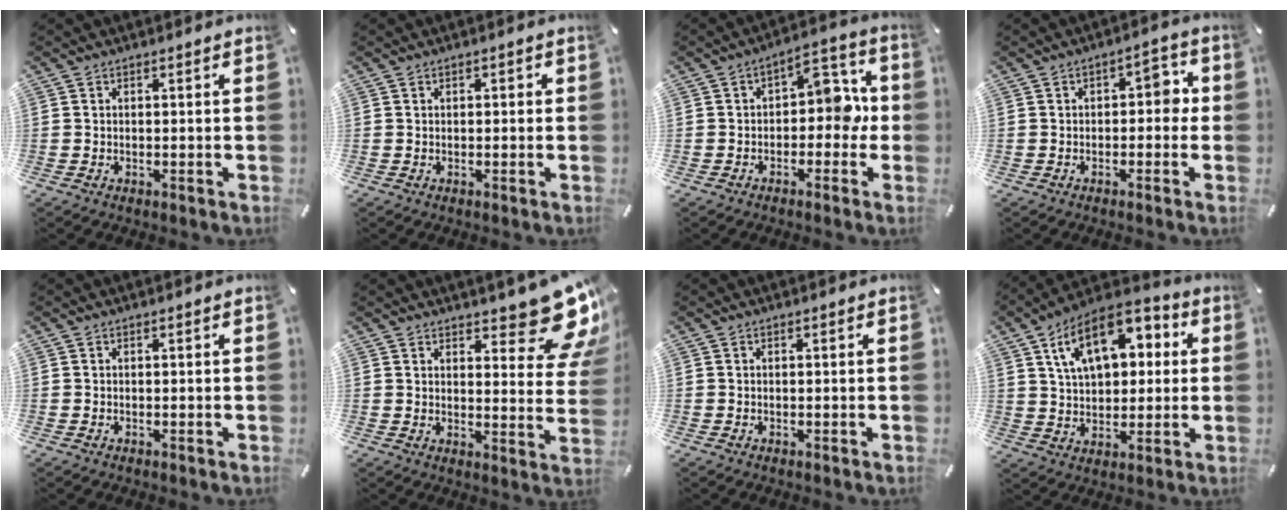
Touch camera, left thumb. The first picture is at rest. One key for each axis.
{"total": 0.5, "fx": 0.0, "fy": 0.5, "fz": 0.1, "tx": -0.002, "ty": 0.005, "tz": -0.002}
{"total": 9.2, "fx": 0.1, "fy": 5.8, "fz": 7.1, "tx": -0.092, "ty": 0.003, "tz": -0.004}
{"total": 4.9, "fx": -0.4, "fy": 3.0, "fz": 3.9, "tx": -0.044, "ty": 0.006, "tz": -0.019}
{"total": 0.0}
{"total": 13.9, "fx": 9.8, "fy": 5.0, "fz": 8.5, "tx": -0.090, "ty": -0.084, "tz": 0.166}
{"total": 0.0}
{"total": 15.4, "fx": 6.4, "fy": 9.7, "fz": 10.2, "tx": -0.181, "ty": -0.007, "tz": 0.115}